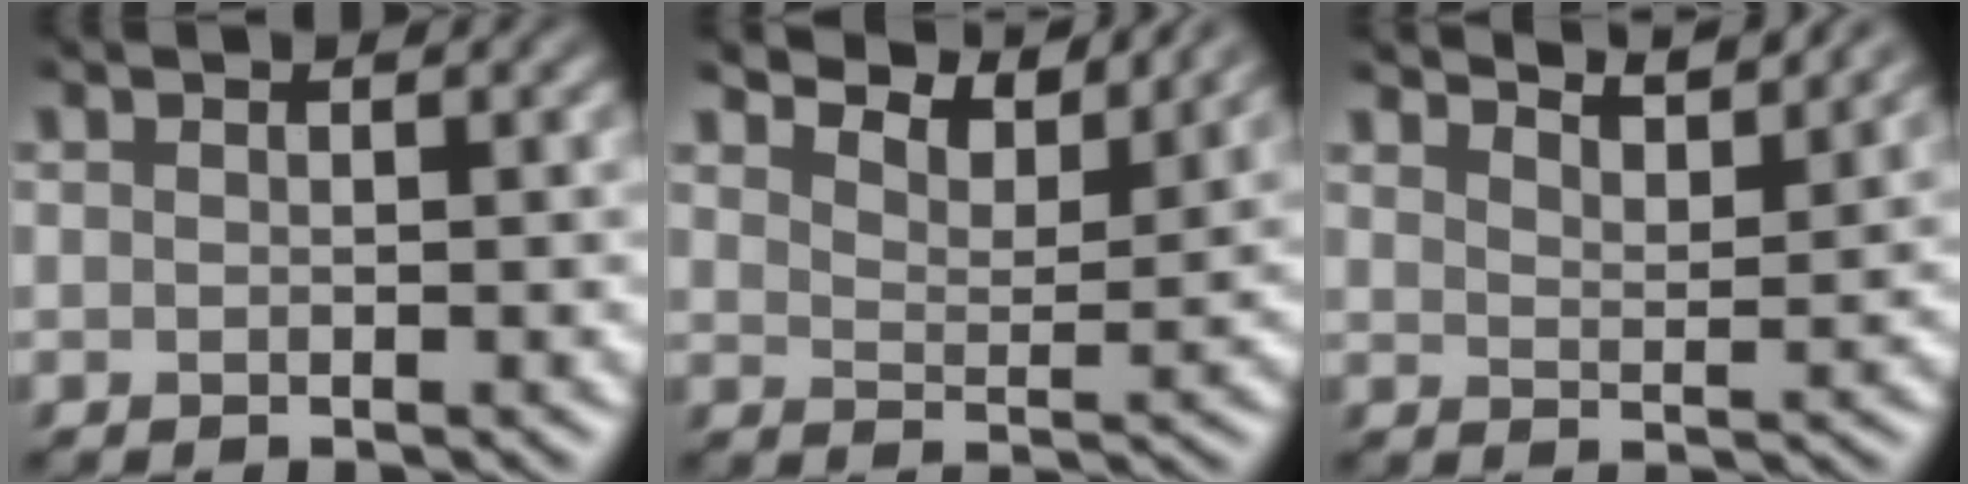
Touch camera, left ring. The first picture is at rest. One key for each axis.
{"total": 6.9, "fx": 6.5, "fy": 1.0, "fz": 2.0, "tx": -0.051, "ty": 0.005, "tz": 0.088}
{"total": 5.3, "fx": 5.0, "fy": 0.7, "fz": 1.7, "tx": -0.023, "ty": 0.001, "tz": 0.060}